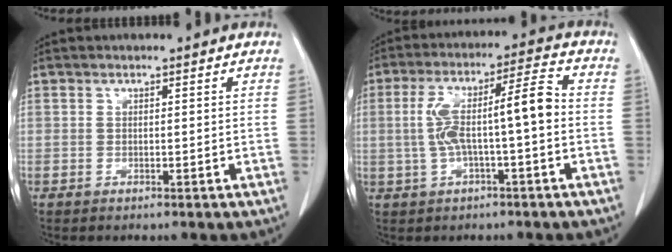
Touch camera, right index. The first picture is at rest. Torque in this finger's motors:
{"motor_torque": [0.59, -0.05, 0.28, 0.10]}